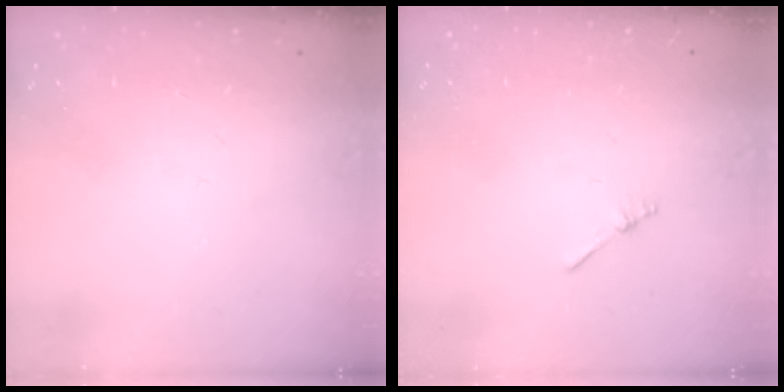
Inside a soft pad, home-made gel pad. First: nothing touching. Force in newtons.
{"total": 2.0, "press": 2.0, "slide": 0.3}